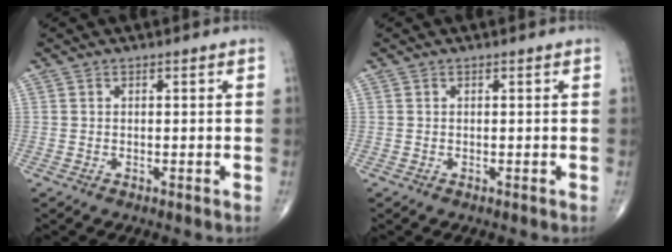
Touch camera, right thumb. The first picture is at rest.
{"total": 0.0}